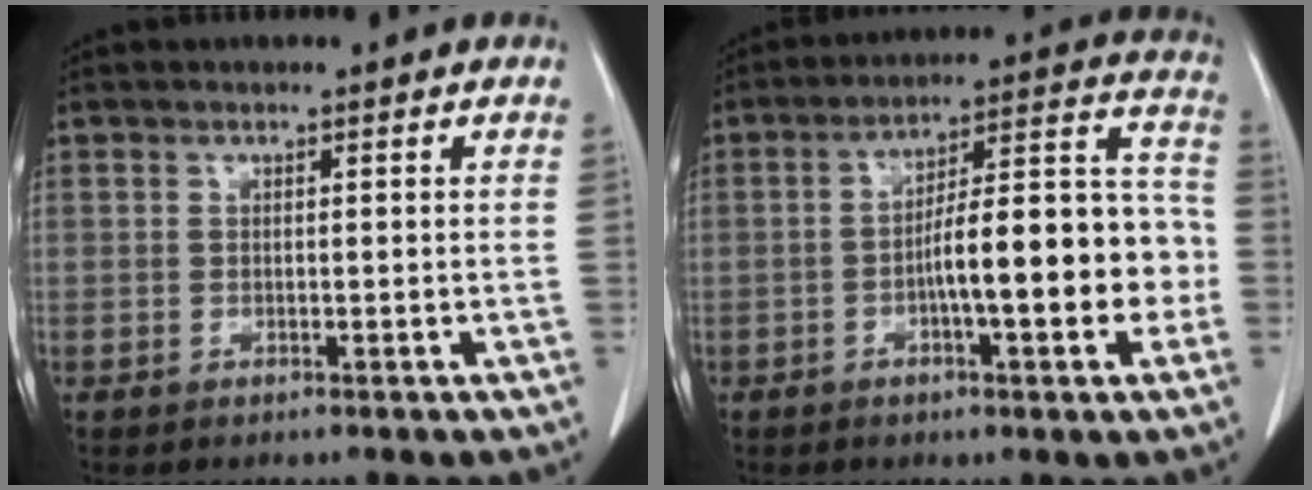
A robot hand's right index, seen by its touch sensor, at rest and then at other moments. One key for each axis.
{"total": 15.0, "fx": -3.3, "fy": 3.2, "fz": 14.3, "tx": -0.210, "ty": 0.034, "tz": -0.048}